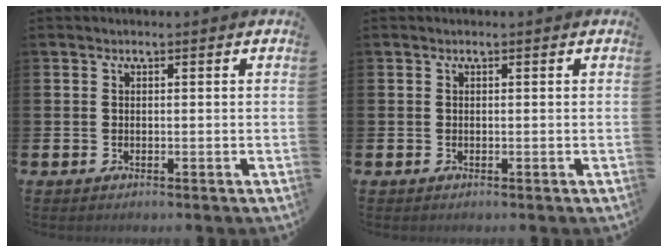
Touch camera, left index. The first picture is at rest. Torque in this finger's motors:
{"motor_torque": [0.00, 0.00, -0.01, 0.00]}